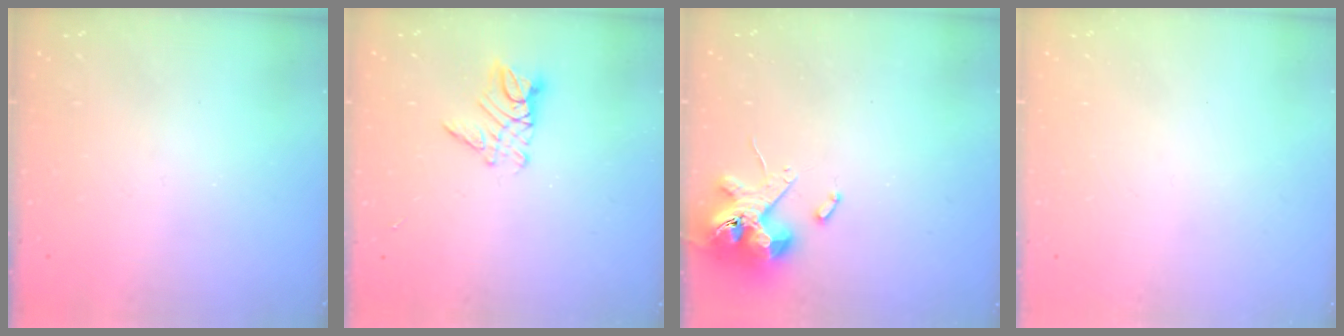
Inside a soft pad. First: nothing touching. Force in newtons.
{"total": 9.0, "press": 9.0, "slide": 0.8}
{"total": 10.9, "press": 10.7, "slide": 1.7}
{"total": 0.0}